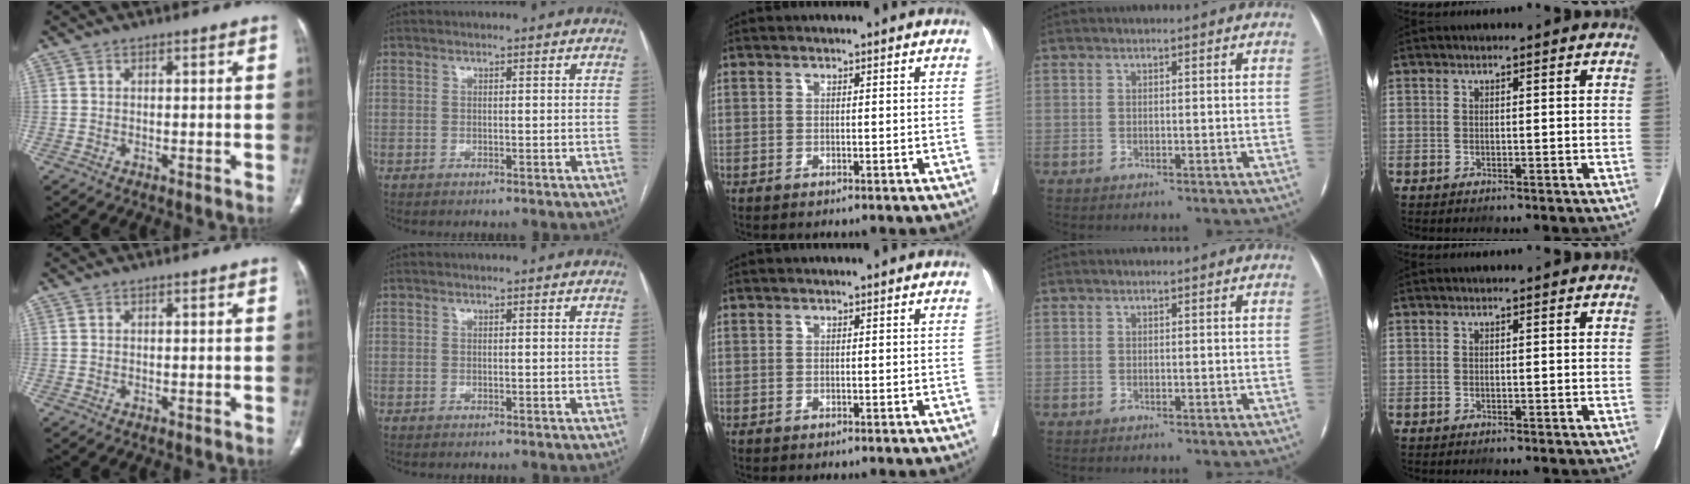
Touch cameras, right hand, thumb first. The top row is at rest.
{}